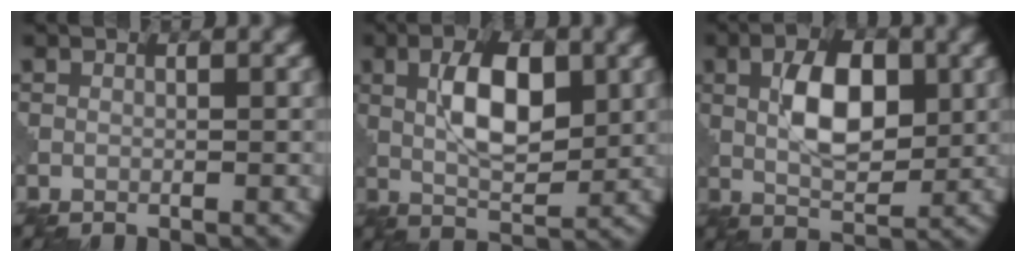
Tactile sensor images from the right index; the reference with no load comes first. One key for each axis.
{"total": 6.1, "fx": 1.7, "fy": 2.6, "fz": 5.2, "tx": -0.093, "ty": 0.003, "tz": 0.033}
{"total": 6.2, "fx": 1.5, "fy": 3.1, "fz": 5.1, "tx": -0.089, "ty": 0.003, "tz": 0.029}